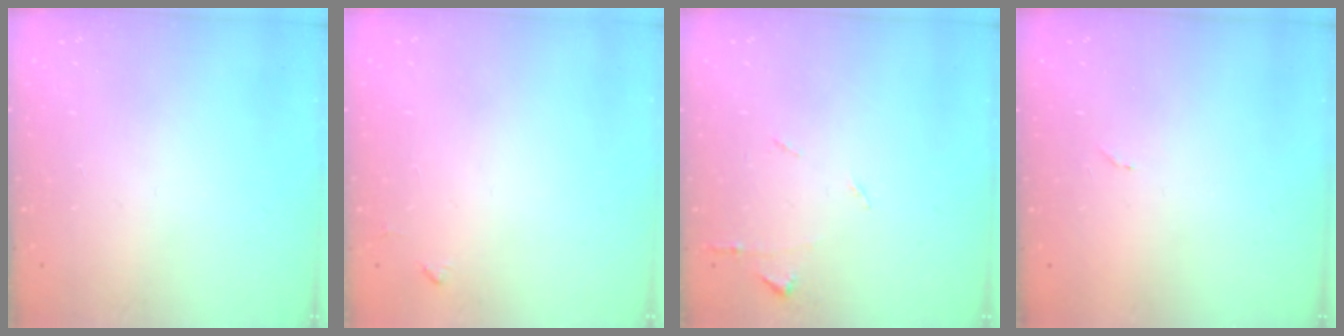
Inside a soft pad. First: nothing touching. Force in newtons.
{"total": 3.5, "press": 3.5, "slide": 0.5}
{"total": 5.6, "press": 5.6, "slide": 0.8}
{"total": 5.0, "press": 5.0, "slide": 0.3}